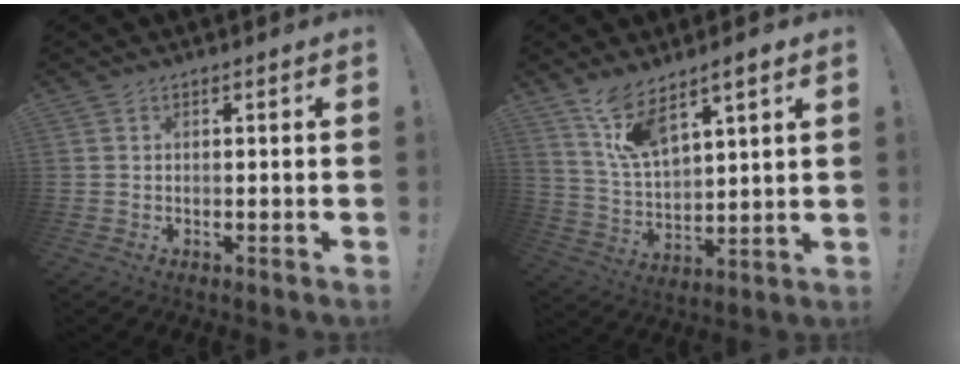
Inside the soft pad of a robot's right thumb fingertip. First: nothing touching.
{"total": 10.5, "force": [8.1, 3.6, 5.7], "torque": [-0.109, -0.046, 0.147]}